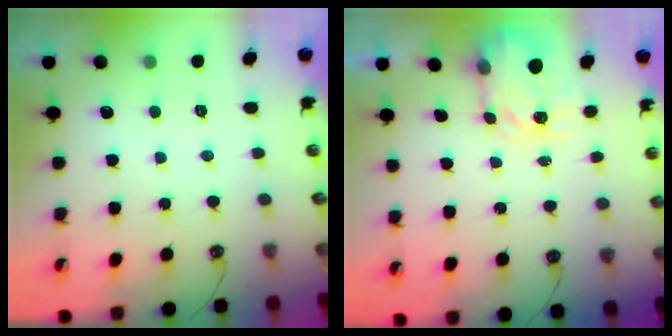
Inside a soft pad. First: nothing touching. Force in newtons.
{"total": 3.9, "press": 3.8, "slide": 0.6}